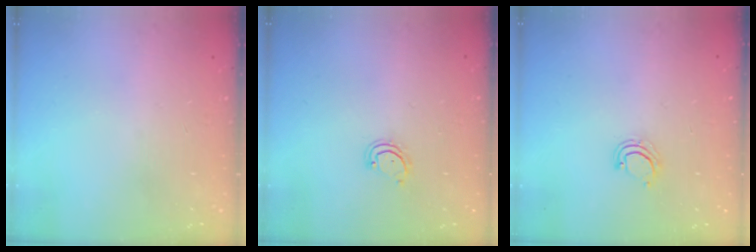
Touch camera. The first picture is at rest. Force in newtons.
{"total": 2.9, "press": 2.9, "slide": 0.3}
{"total": 2.2, "press": 2.2, "slide": 0.1}